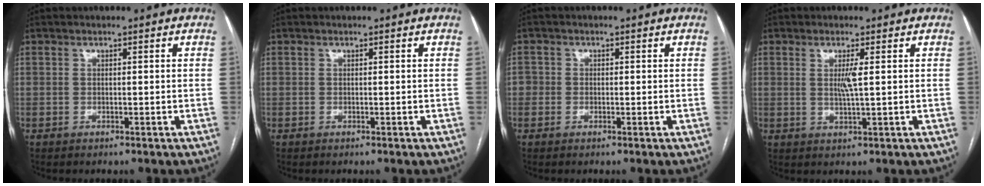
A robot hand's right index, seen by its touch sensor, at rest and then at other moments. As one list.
[{"total": 0.0}, {"total": 1.8, "force": [-0.3, 1.7, 0.3], "torque": [0.005, 0.008, -0.007]}, {"total": 2.7, "force": [0.6, -0.2, 2.6], "torque": [-0.055, -0.005, 0.012]}]